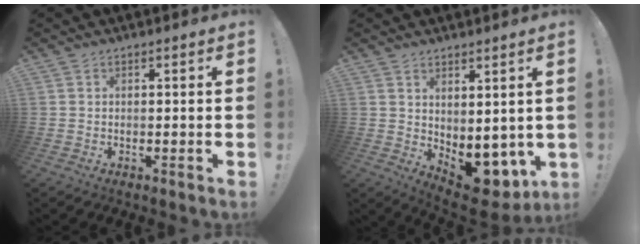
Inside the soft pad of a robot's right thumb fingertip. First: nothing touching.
{"total": 6.0, "force": [-0.5, 4.3, 4.1], "torque": [-0.023, -0.019, 0.003]}